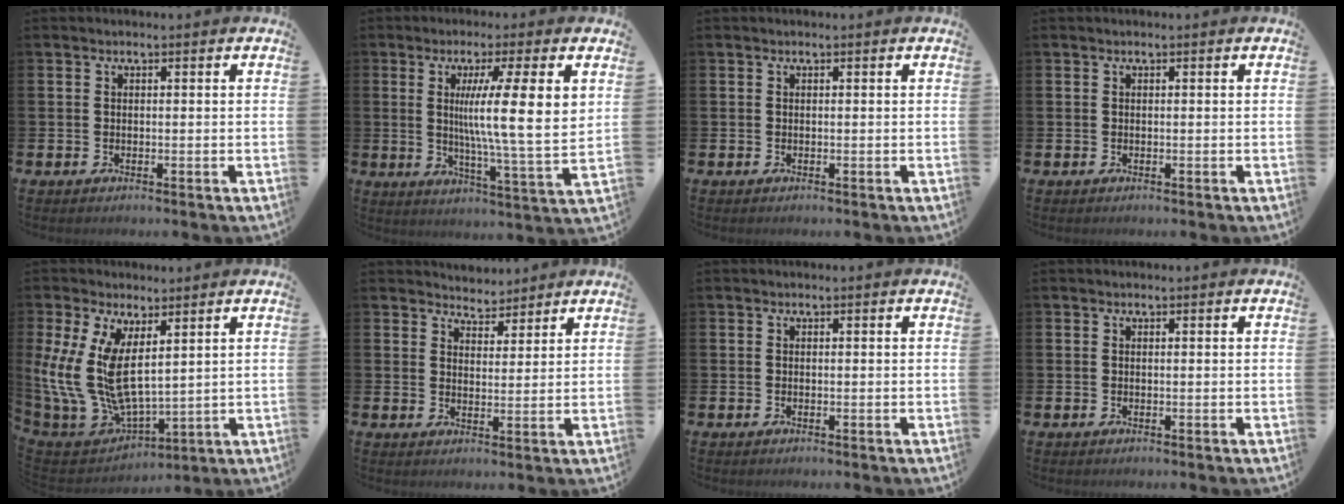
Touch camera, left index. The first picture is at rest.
{"total": 9.8, "force": [3.7, 0.2, 9.1], "torque": [-0.148, -0.034, 0.051]}
{"total": 0.0}
{"total": 0.0}
{"total": 11.1, "force": [3.8, 6.0, 8.6], "torque": [-0.214, -0.031, 0.075]}
{"total": 4.0, "force": [3.8, 1.1, -0.3], "torque": [-0.005, -0.019, 0.069]}
{"total": 0.0}
{"total": 0.0}